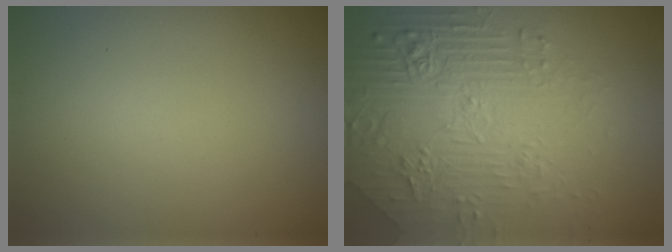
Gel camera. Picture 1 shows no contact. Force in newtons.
{"total": 8.5, "press": 5.9, "slide": 6.1}